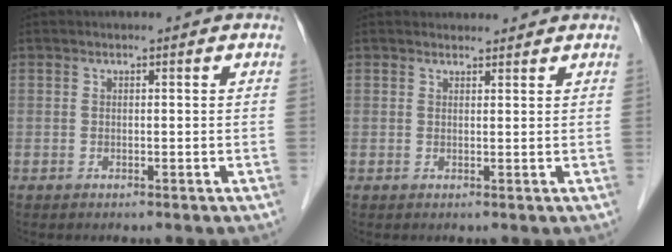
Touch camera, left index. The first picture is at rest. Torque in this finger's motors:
{"motor_torque": [0.28, -0.27, 0.09, 0.00]}